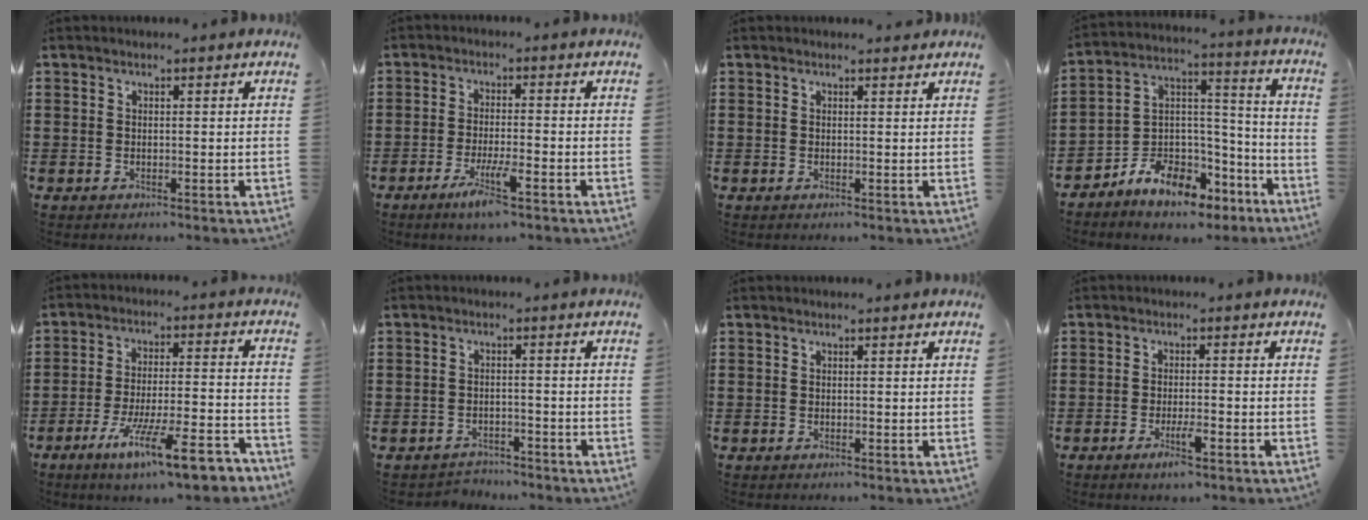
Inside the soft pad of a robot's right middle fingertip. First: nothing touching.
{"total": 5.0, "force": [-3.0, 0.4, 4.1], "torque": [-0.076, -0.009, -0.051]}
{"total": 0.6, "force": [0.5, 0.4, 0.1], "torque": [0.005, -0.001, 0.008]}
{"total": 8.6, "force": [-7.1, 4.2, 2.5], "torque": [-0.054, 0.016, -0.130]}
{"total": 12.5, "force": [-8.9, 1.7, 8.6], "torque": [-0.154, 0.014, -0.160]}
{"total": 2.6, "force": [-2.5, 0.4, -0.3], "torque": [-0.004, -0.002, -0.056]}
{"total": 0.0}
{"total": 3.3, "force": [-1.7, 0.6, 2.8], "torque": [-0.053, -0.003, -0.031]}